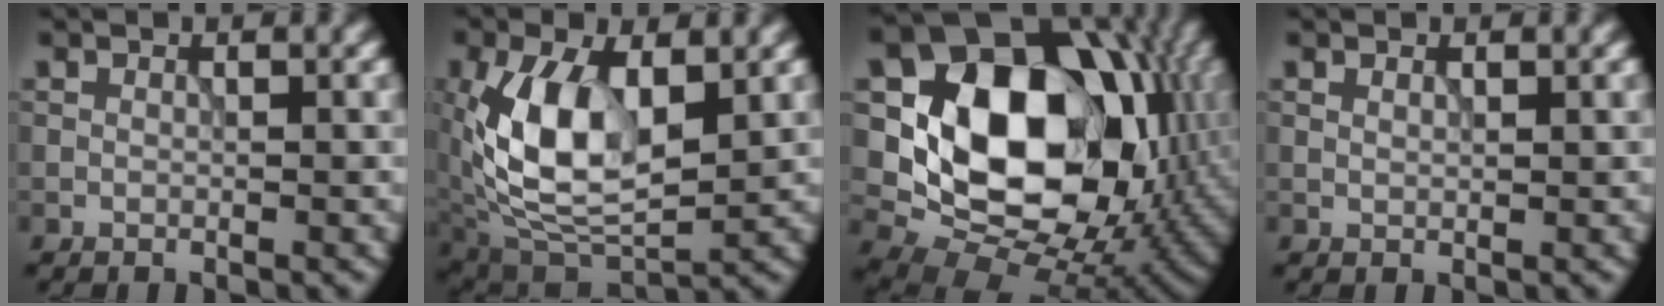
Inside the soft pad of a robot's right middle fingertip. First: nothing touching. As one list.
[{"total": 9.6, "force": [0.7, 5.2, 8.0], "torque": [-0.168, -0.001, 0.011]}, {"total": 15.3, "force": [1.3, 11.4, 10.1], "torque": [-0.151, -0.009, 0.013]}, {"total": 0.5, "force": [0.3, 0.3, 0.3], "torque": [-0.012, 0.000, 0.005]}]